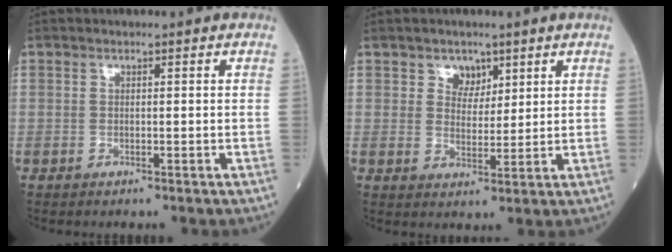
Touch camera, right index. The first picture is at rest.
{"total": 3.6, "force": [2.2, 2.6, 1.2], "torque": [-0.011, 0.000, 0.039]}